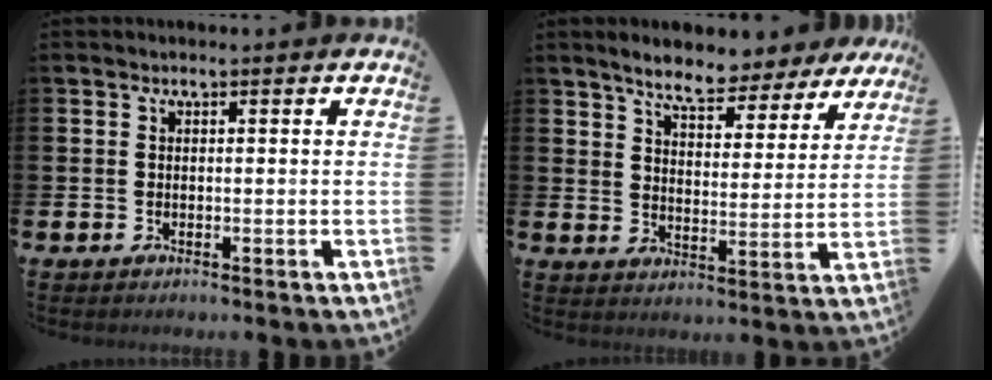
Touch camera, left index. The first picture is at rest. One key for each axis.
{"total": 7.1, "fx": 6.6, "fy": 1.5, "fz": 2.0, "tx": -0.053, "ty": -0.037, "tz": 0.115}